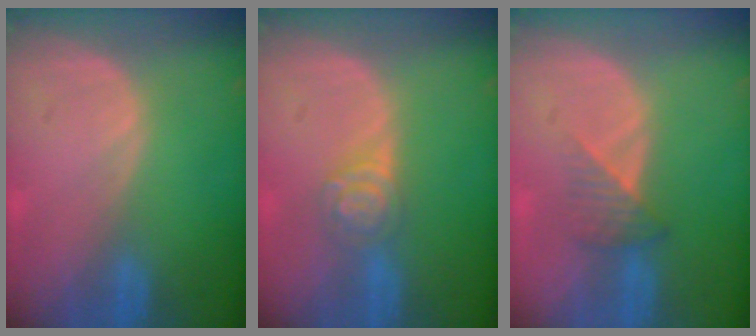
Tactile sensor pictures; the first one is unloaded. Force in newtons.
{"total": 4.3, "press": 3.9, "slide": 1.9}
{"total": 3.4, "press": 3.1, "slide": 1.4}